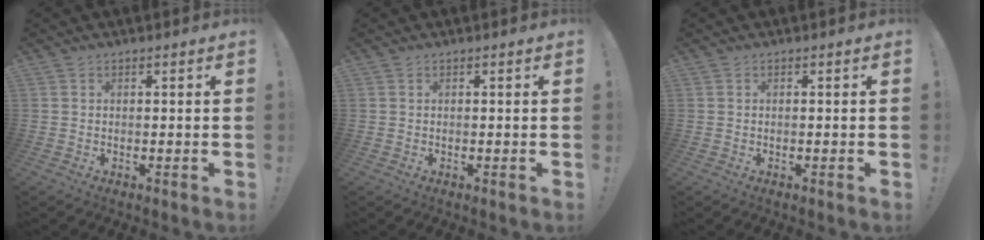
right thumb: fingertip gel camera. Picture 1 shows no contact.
{"total": 0.0}
{"total": 0.0}